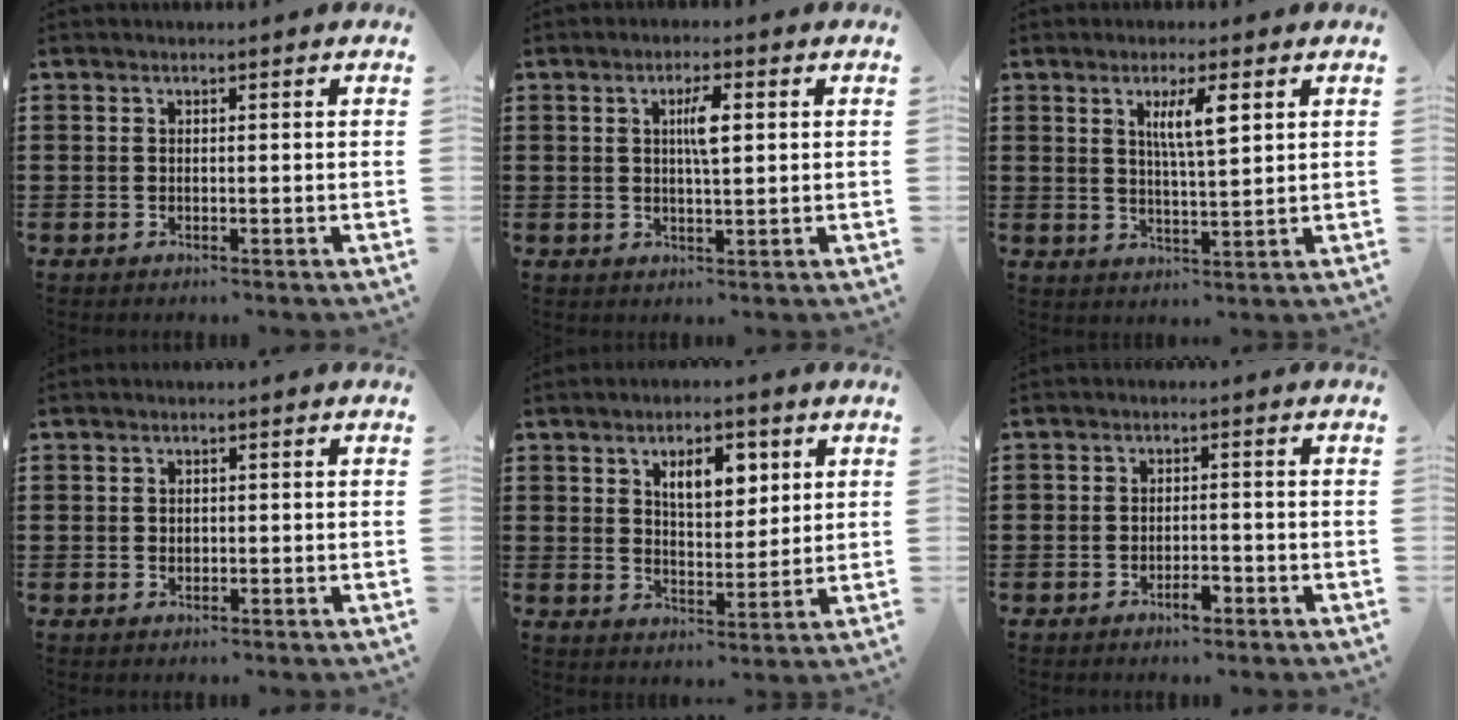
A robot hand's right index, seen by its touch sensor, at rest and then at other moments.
{"total": 4.3, "force": [0.8, 1.1, 4.0], "torque": [-0.072, 0.005, 0.009]}
{"total": 5.2, "force": [2.1, 1.1, 4.6], "torque": [-0.097, 0.007, 0.033]}
{"total": 0.6, "force": [0.3, 0.5, 0.2], "torque": [-0.004, 0.004, 0.005]}
{"total": 6.6, "force": [2.9, 3.3, 4.9], "torque": [-0.075, -0.001, 0.043]}
{"total": 2.4, "force": [-1.7, 1.0, 1.4], "torque": [-0.028, 0.002, -0.032]}